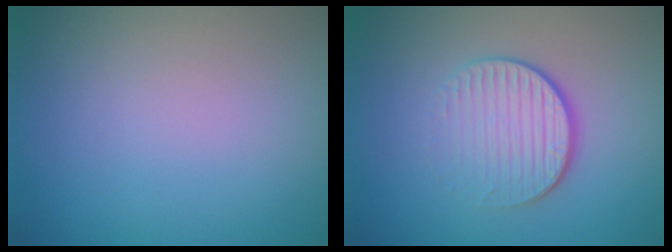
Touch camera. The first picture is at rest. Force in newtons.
{"total": 4.2, "press": 2.8, "slide": 3.2}